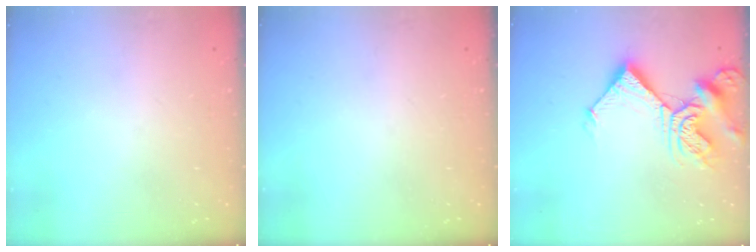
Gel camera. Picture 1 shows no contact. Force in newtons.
{"total": 0.0}
{"total": 12.5, "press": 12.5, "slide": 1.3}